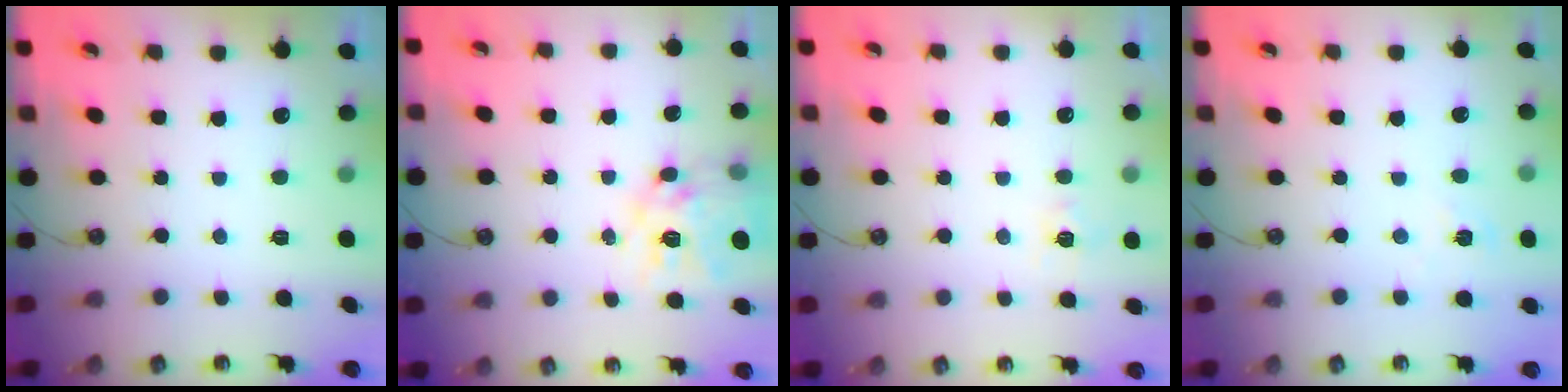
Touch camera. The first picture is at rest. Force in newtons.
{"total": 14.2, "press": 14.2, "slide": 1.2}
{"total": 5.5, "press": 5.5, "slide": 0.5}
{"total": 5.6, "press": 5.6, "slide": 0.4}